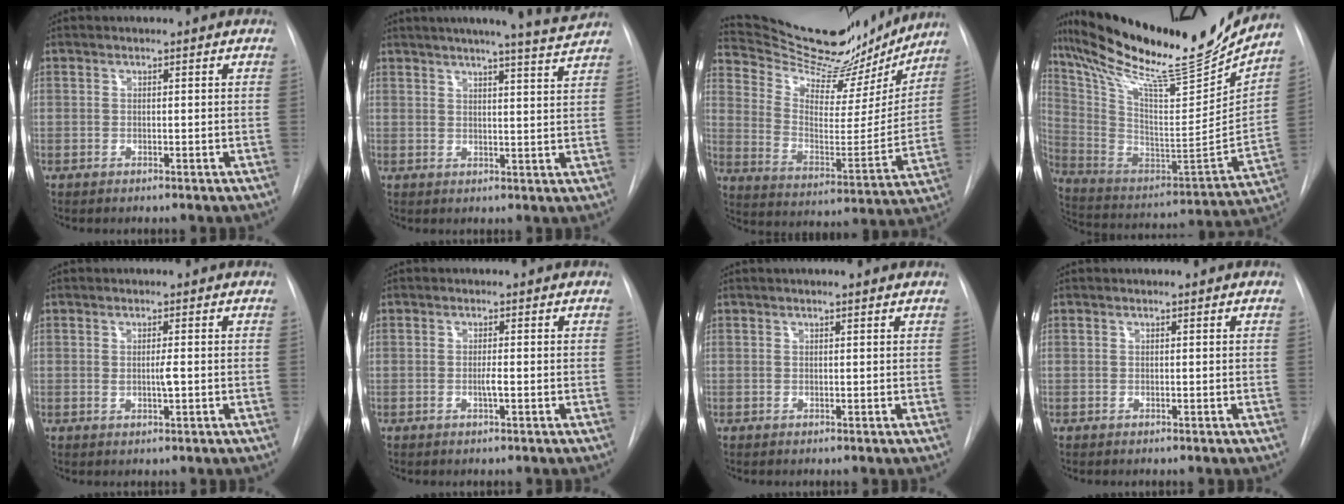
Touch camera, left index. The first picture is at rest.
{"total": 10.1, "force": [9.2, -1.4, 3.9], "torque": [-0.061, -0.030, 0.107]}
{"total": 22.9, "force": [21.1, 5.2, 7.0], "torque": [-0.112, -0.037, 0.308]}
{"total": 28.0, "force": [24.0, 2.6, 14.3], "torque": [-0.257, -0.056, 0.377]}
{"total": 1.3, "force": [-0.3, 0.0, 1.3], "torque": [-0.027, -0.008, -0.005]}
{"total": 1.1, "force": [-0.6, -0.1, 1.0], "torque": [-0.020, -0.007, -0.012]}
{"total": 3.1, "force": [2.8, -0.1, 1.2], "torque": [-0.016, 0.011, 0.027]}
{"total": 0.0}